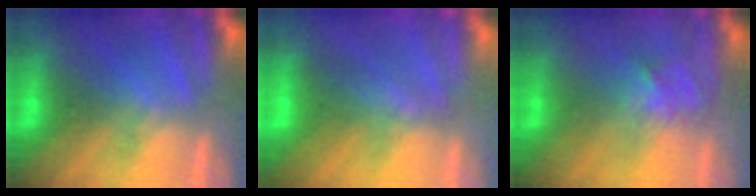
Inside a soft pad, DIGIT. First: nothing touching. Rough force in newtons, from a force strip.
{"total": 1.7}
{"total": 2.8}